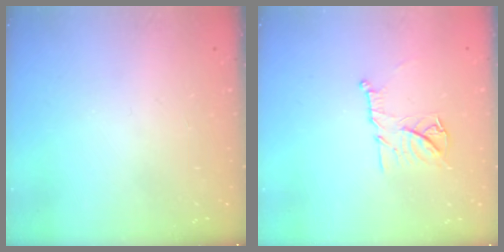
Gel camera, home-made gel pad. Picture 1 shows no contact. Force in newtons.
{"total": 11.4, "press": 11.4, "slide": 0.6}